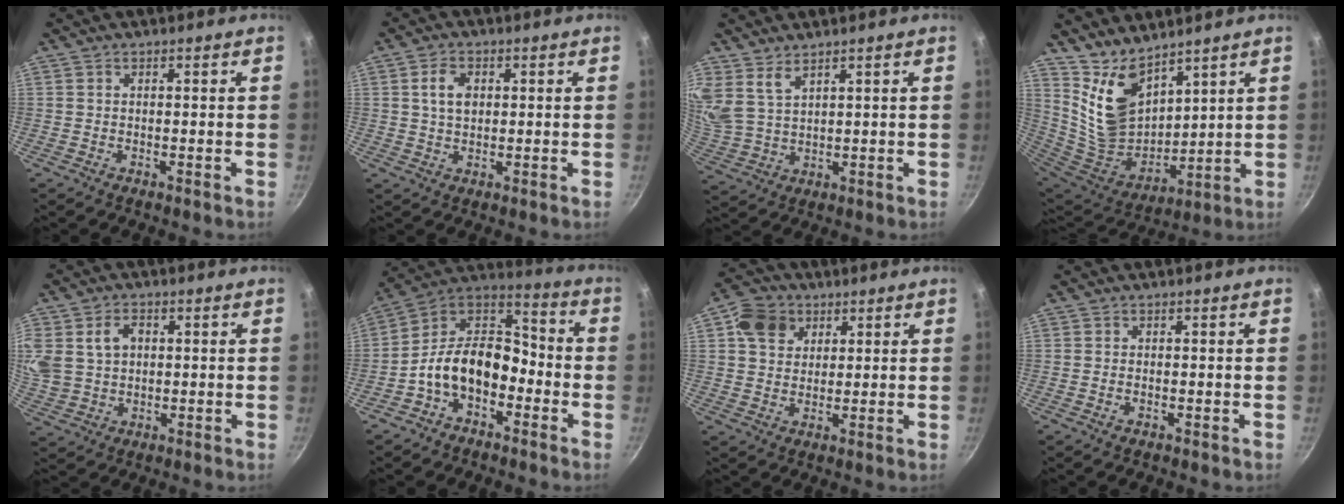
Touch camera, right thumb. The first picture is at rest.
{"total": 4.7, "force": [1.1, 3.2, 3.3], "torque": [-0.046, 0.000, 0.019]}
{"total": 5.5, "force": [4.1, 2.3, 2.9], "torque": [-0.053, -0.031, 0.095]}
{"total": 14.5, "force": [9.7, 7.5, 7.8], "torque": [-0.123, -0.099, 0.204]}
{"total": 13.2, "force": [3.1, 10.4, 7.4], "torque": [-0.158, 0.012, 0.064]}
{"total": 14.7, "force": [-5.2, 9.7, 9.7], "torque": [-0.135, 0.072, -0.115]}
{"total": 7.9, "force": [3.3, 6.3, 3.4], "torque": [-0.032, 0.000, 0.051]}
{"total": 0.9, "force": [-0.3, 0.6, 0.7], "torque": [-0.013, 0.001, -0.005]}